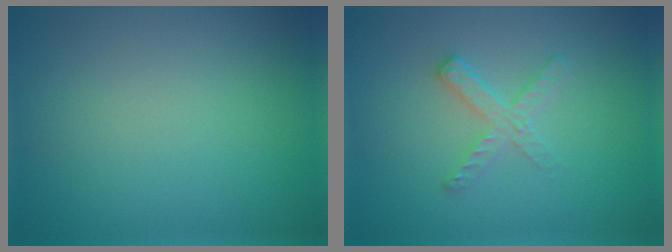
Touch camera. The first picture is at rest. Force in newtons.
{"total": 2.2, "press": 2.2, "slide": 0.3}